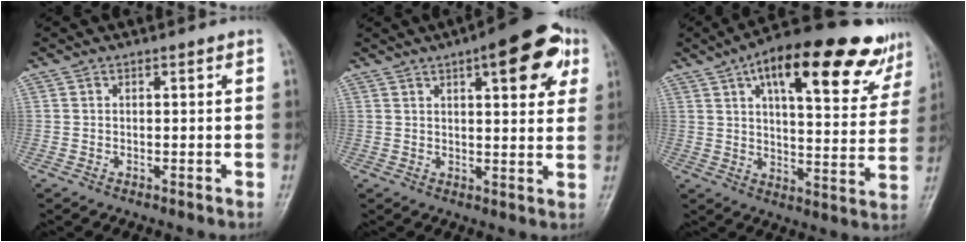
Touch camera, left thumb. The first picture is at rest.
{"total": 13.4, "force": [6.1, 4.7, 11.0], "torque": [-0.109, -0.003, 0.071]}
{"total": 23.9, "force": [13.8, 8.6, 17.5], "torque": [-0.218, -0.016, 0.196]}